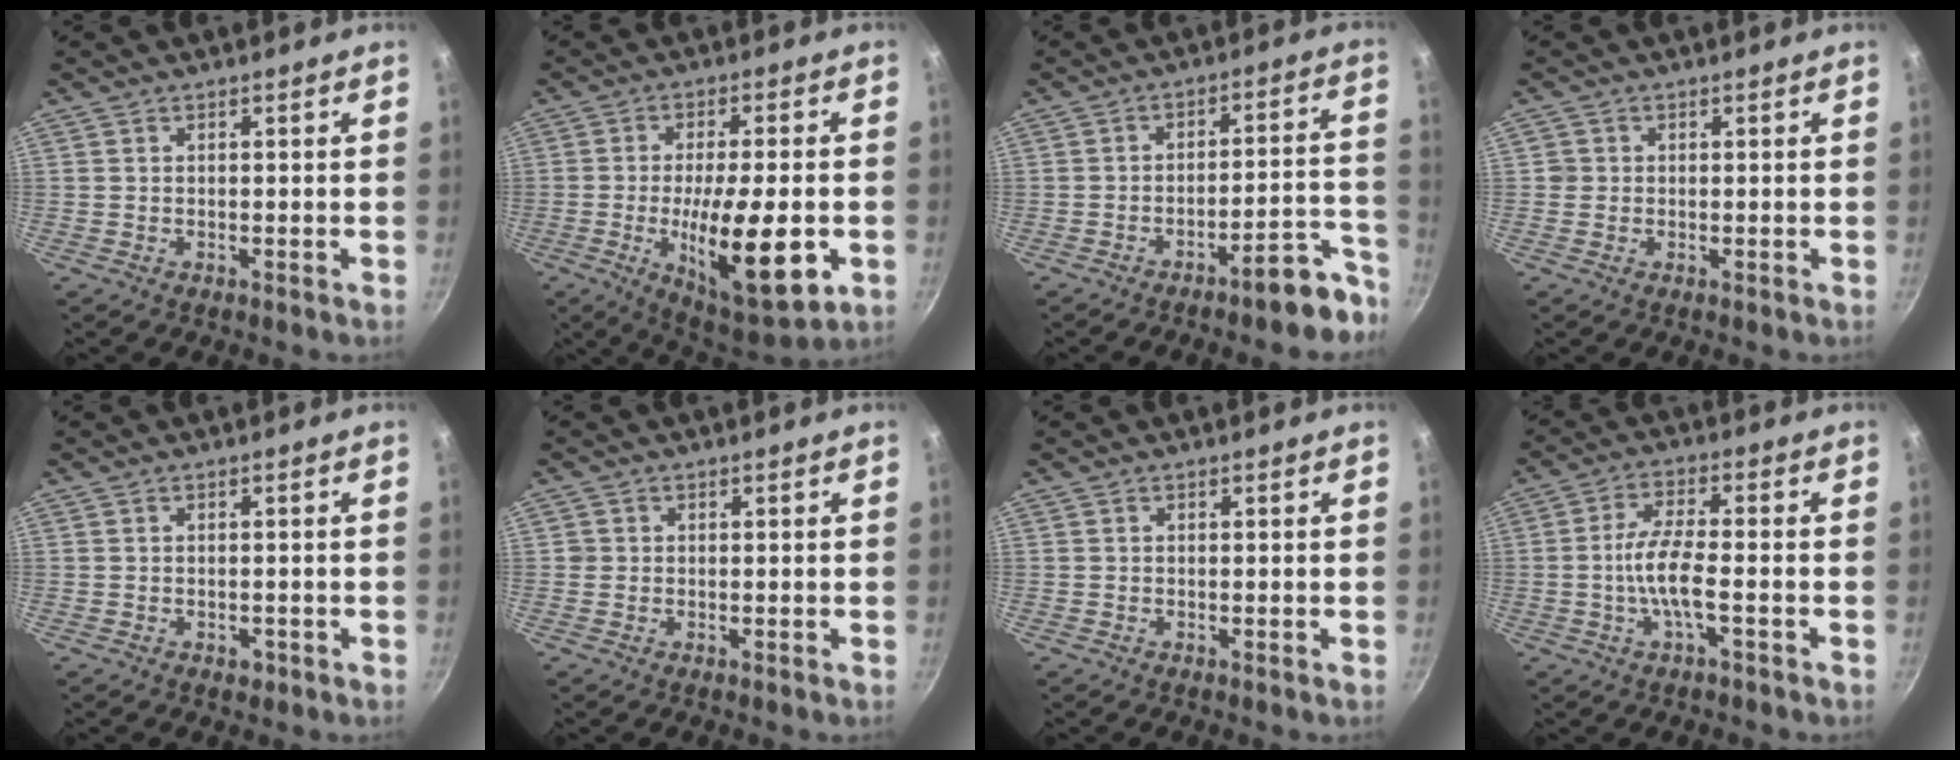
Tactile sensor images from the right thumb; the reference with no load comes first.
{"total": 17.8, "force": [-4.2, 6.0, 16.3], "torque": [-0.255, -0.011, -0.055]}
{"total": 8.2, "force": [-5.9, 2.0, 5.3], "torque": [-0.055, 0.066, -0.083]}
{"total": 1.5, "force": [0.0, 1.5, 0.1], "torque": [0.007, 0.005, -0.002]}
{"total": 1.2, "force": [-0.6, 0.9, 0.5], "torque": [-0.002, 0.003, -0.006]}
{"total": 1.0, "force": [0.0, 1.0, 0.1], "torque": [0.004, 0.004, -0.001]}
{"total": 0.0}
{"total": 7.4, "force": [-1.6, 2.2, 6.9], "torque": [-0.148, 0.021, -0.033]}